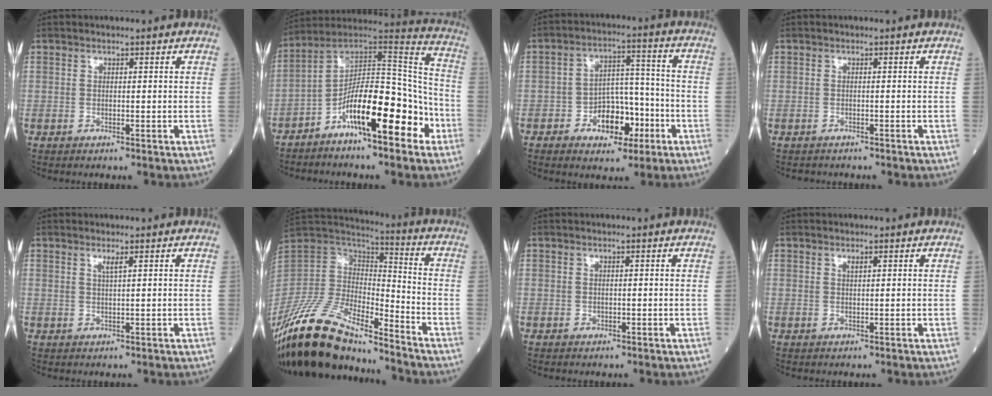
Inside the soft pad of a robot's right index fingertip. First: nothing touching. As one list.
[{"total": 16.8, "force": [-7.5, 4.5, 14.3], "torque": [-0.225, 0.038, -0.121]}, {"total": 8.7, "force": [-3.8, 4.9, 6.1], "torque": [-0.096, 0.024, -0.058]}, {"total": 1.6, "force": [-1.4, 0.6, 0.2], "torque": [-0.009, -0.001, -0.019]}, {"total": 1.3, "force": [0.8, -0.2, 1.0], "torque": [-0.022, -0.004, 0.015]}, {"total": 20.4, "force": [-16.8, 4.8, 10.5], "torque": [-0.231, 0.001, -0.320]}, {"total": 0.0}, {"total": 0.7, "force": [0.5, 0.1, 0.5], "torque": [-0.012, -0.002, 0.009]}]